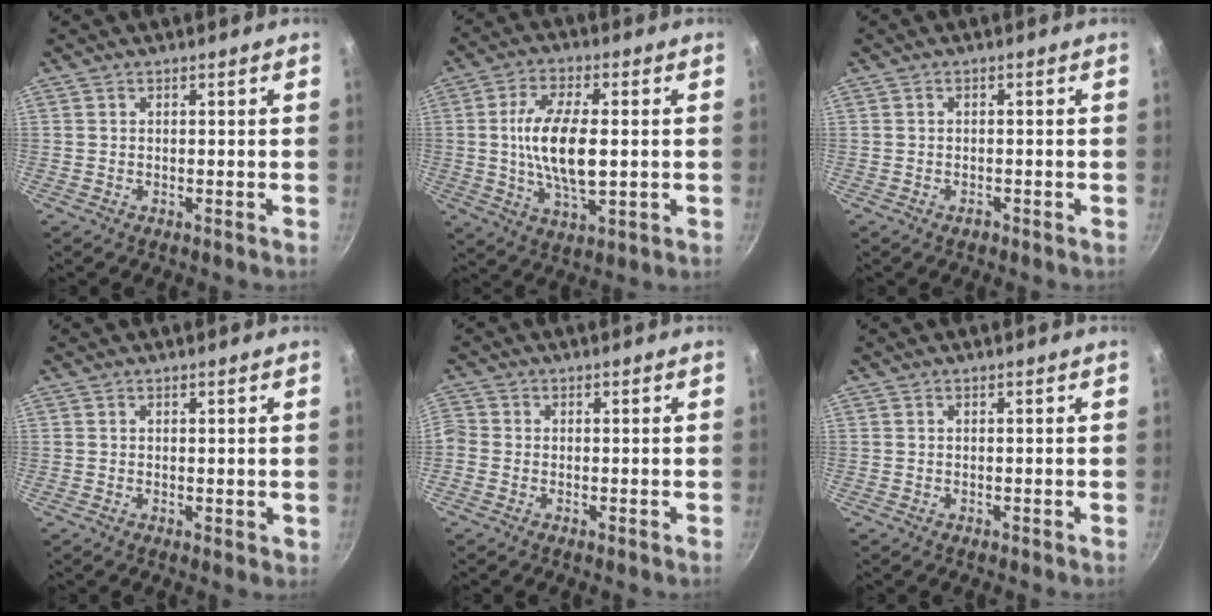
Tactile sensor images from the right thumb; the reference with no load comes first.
{"total": 13.0, "force": [0.3, 5.6, 11.7], "torque": [-0.216, 0.003, 0.005]}
{"total": 1.0, "force": [-0.7, 0.6, 0.3], "torque": [-0.006, 0.008, -0.012]}
{"total": 1.1, "force": [0.4, 0.6, 0.8], "torque": [-0.008, -0.002, 0.004]}
{"total": 2.7, "force": [-0.9, 2.4, 1.0], "torque": [-0.024, 0.005, -0.028]}
{"total": 0.0}